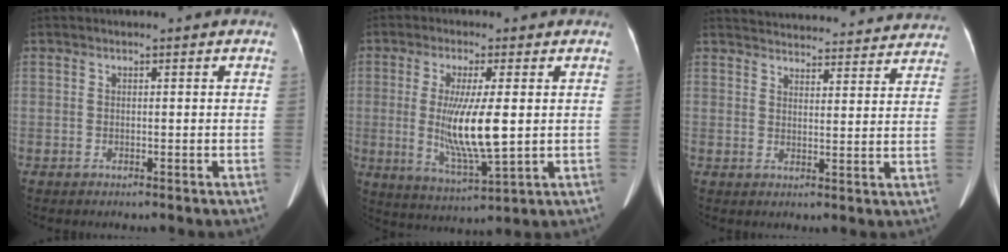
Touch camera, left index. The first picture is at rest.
{"total": 10.3, "force": [0.1, 1.3, 10.2], "torque": [-0.206, -0.025, 0.006]}
{"total": 24.1, "force": [23.1, 4.8, 5.1], "torque": [-0.079, -0.019, 0.278]}